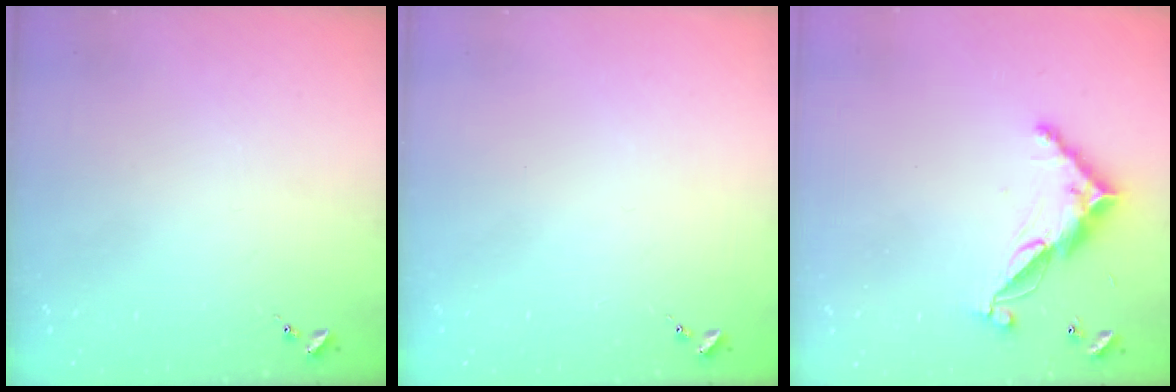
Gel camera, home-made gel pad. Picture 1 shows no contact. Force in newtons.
{"total": 0.0}
{"total": 11.6, "press": 11.6, "slide": 0.4}